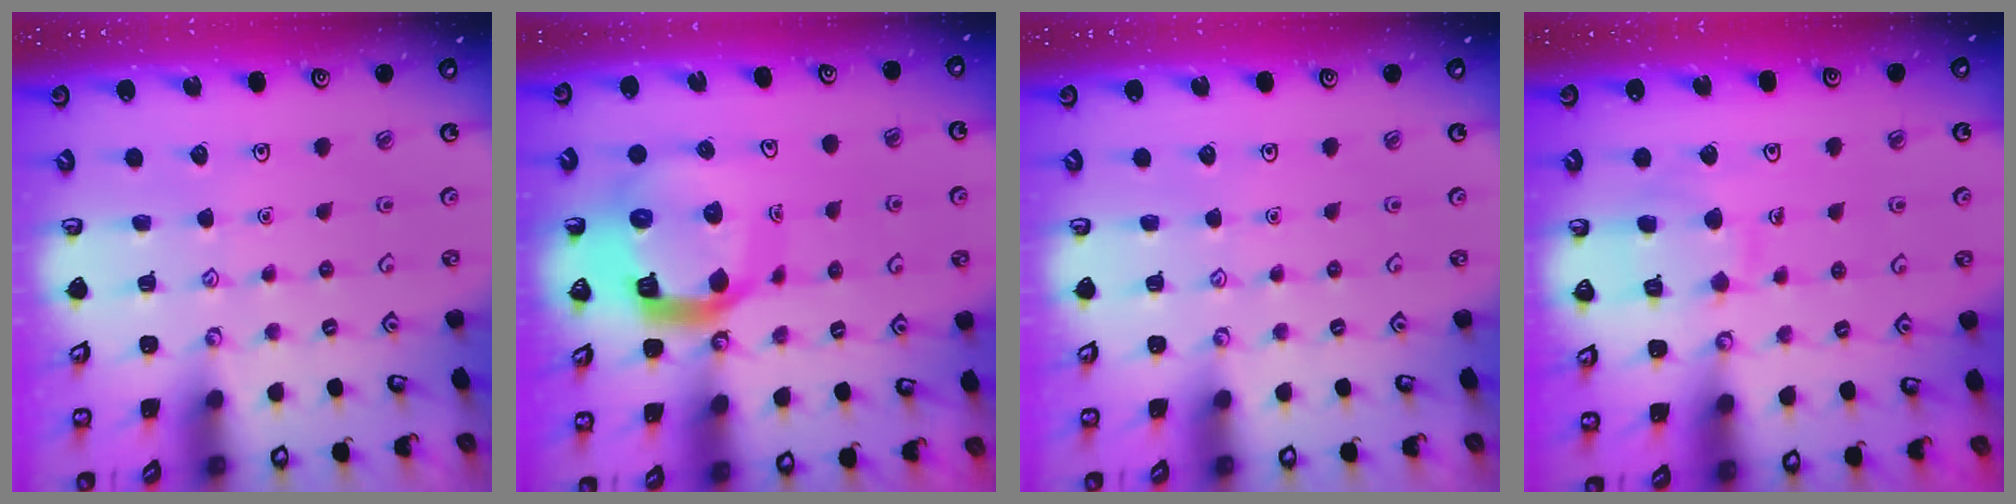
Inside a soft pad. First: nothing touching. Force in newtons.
{"total": 14.7, "press": 14.6, "slide": 1.7}
{"total": 0.0}
{"total": 8.4, "press": 8.4, "slide": 0.8}